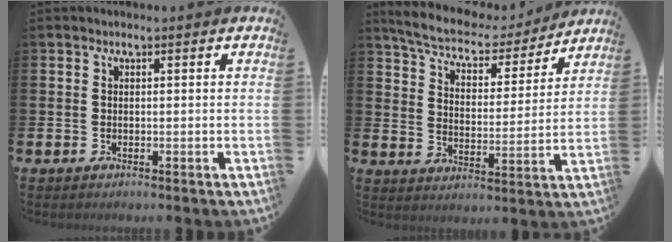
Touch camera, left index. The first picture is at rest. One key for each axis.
{"total": 7.1, "fx": 6.6, "fy": 1.6, "fz": 2.3, "tx": -0.074, "ty": -0.047, "tz": 0.110}